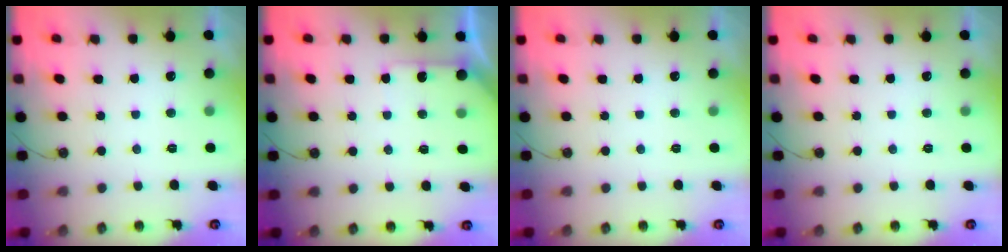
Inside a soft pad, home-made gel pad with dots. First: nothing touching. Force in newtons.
{"total": 4.0, "press": 3.9, "slide": 0.5}
{"total": 0.0}
{"total": 0.0}